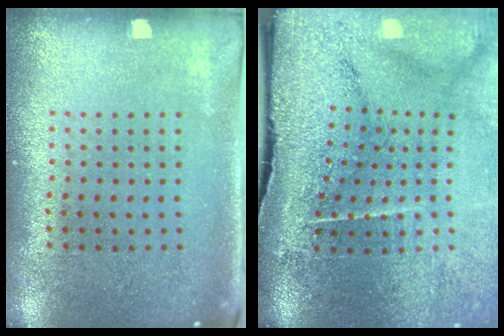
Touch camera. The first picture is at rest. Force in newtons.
{"total": 4.7, "press": 3.8, "slide": 2.8}